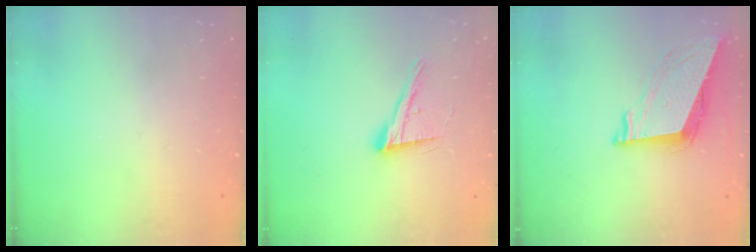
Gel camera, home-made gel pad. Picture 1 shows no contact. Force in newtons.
{"total": 14.6, "press": 14.0, "slide": 3.9}
{"total": 9.3, "press": 8.8, "slide": 3.2}